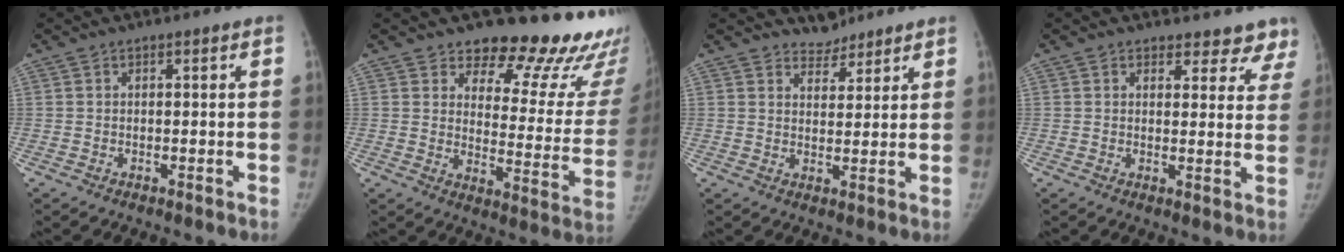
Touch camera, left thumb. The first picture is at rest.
{"total": 22.5, "force": [18.1, 9.2, 9.8], "torque": [-0.073, -0.131, 0.215]}
{"total": 4.0, "force": [3.6, 1.7, 0.1], "torque": [0.021, -0.028, 0.056]}
{"total": 7.7, "force": [6.9, 3.4, 0.5], "torque": [0.050, -0.034, 0.055]}